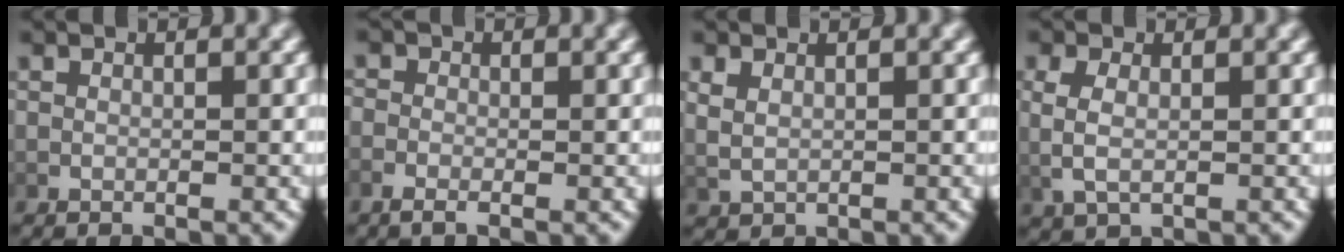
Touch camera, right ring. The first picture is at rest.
{"total": 1.6, "force": [-0.9, 0.9, 0.9], "torque": [-0.018, -0.003, -0.022]}
{"total": 2.0, "force": [0.9, 1.4, 1.1], "torque": [-0.025, -0.002, 0.026]}
{"total": 2.8, "force": [0.5, 1.7, 2.2], "torque": [-0.052, -0.003, 0.018]}